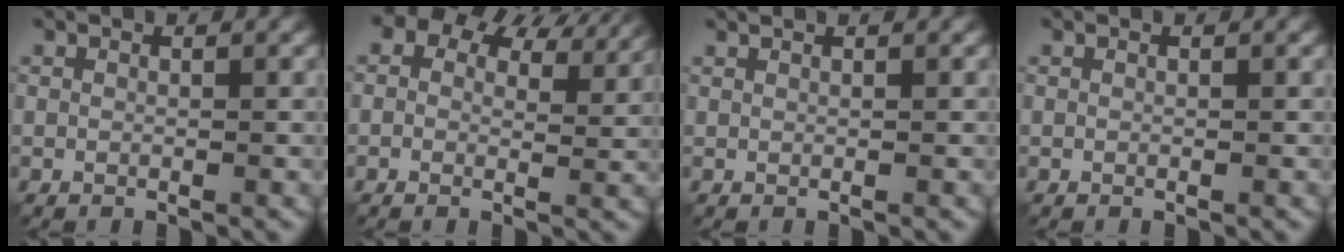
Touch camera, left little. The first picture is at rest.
{"total": 10.1, "force": [6.7, 5.6, 5.0], "torque": [-0.071, 0.004, 0.087]}
{"total": 0.8, "force": [0.6, 0.2, 0.4], "torque": [-0.003, 0.001, 0.003]}
{"total": 0.0}